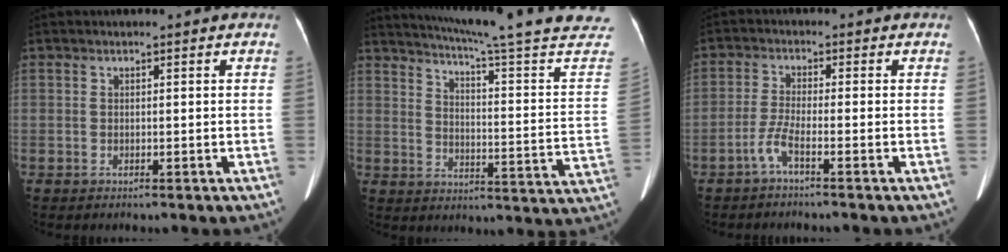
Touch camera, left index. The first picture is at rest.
{"total": 25.6, "force": [22.9, -1.3, 11.3], "torque": [-0.175, -0.091, 0.281]}
{"total": 2.9, "force": [-2.0, -0.5, 2.1], "torque": [-0.052, 0.000, -0.044]}